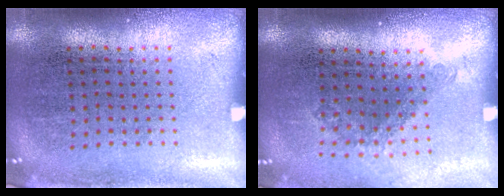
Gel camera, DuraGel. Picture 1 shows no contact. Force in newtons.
{"total": 1.2, "press": 0.9, "slide": 0.8}